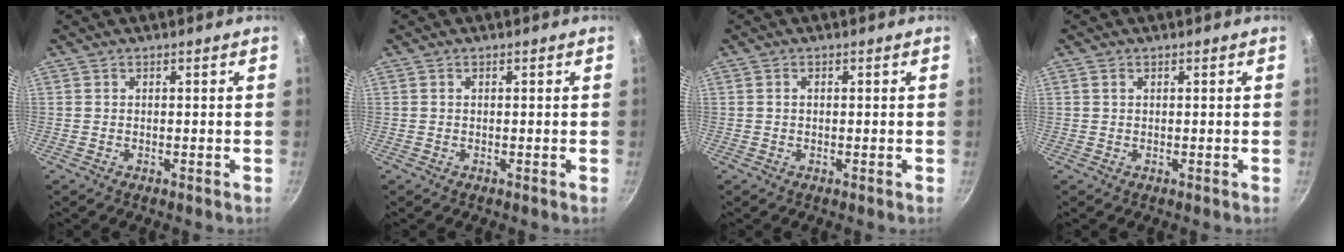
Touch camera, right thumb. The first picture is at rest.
{"total": 0.0}
{"total": 0.7, "force": [0.1, 0.5, 0.5], "torque": [-0.009, 0.004, 0.001]}
{"total": 0.7, "force": [0.3, 0.5, 0.4], "torque": [-0.007, 0.001, 0.004]}